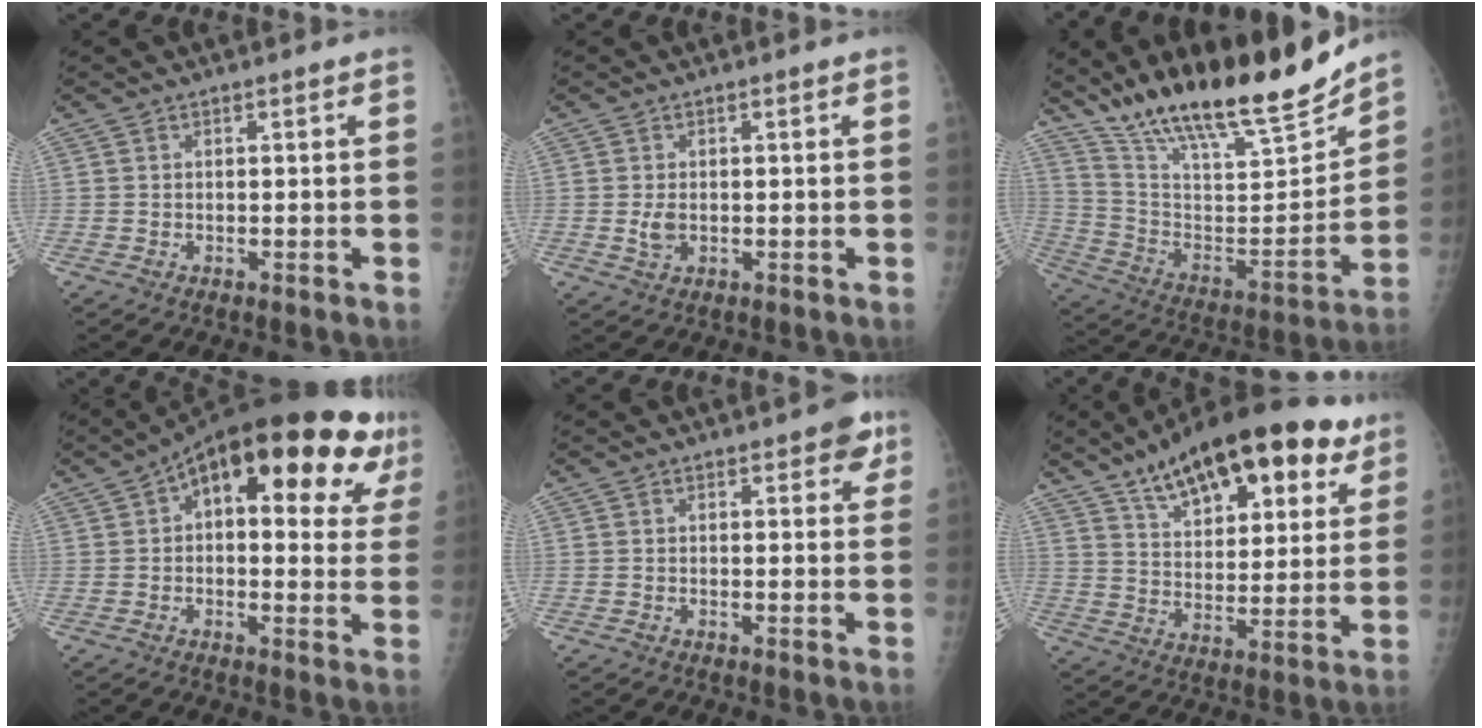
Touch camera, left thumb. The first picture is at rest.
{"total": 2.6, "force": [-0.1, 1.6, 2.0], "torque": [-0.034, -0.002, 0.001]}
{"total": 25.1, "force": [20.2, 5.6, 13.8], "torque": [-0.199, -0.090, 0.343]}
{"total": 22.9, "force": [9.1, 10.0, 18.4], "torque": [-0.233, 0.028, 0.117]}
{"total": 3.8, "force": [2.1, 1.8, 2.6], "torque": [-0.009, -0.005, 0.019]}
{"total": 23.9, "force": [14.2, 10.3, 16.3], "torque": [-0.219, -0.033, 0.221]}